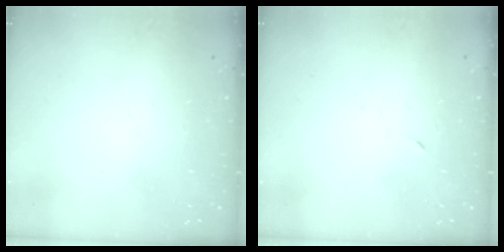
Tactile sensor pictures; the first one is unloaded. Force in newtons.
{"total": 3.1, "press": 3.0, "slide": 1.0}